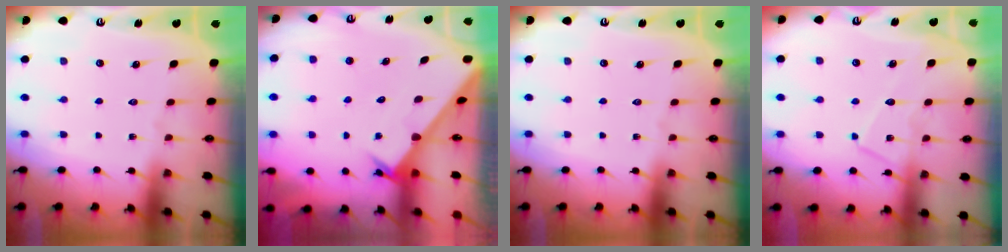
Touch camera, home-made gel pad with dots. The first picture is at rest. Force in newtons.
{"total": 2.4, "press": 2.4, "slide": 0.2}
{"total": 0.0}
{"total": 9.5, "press": 9.5, "slide": 0.6}